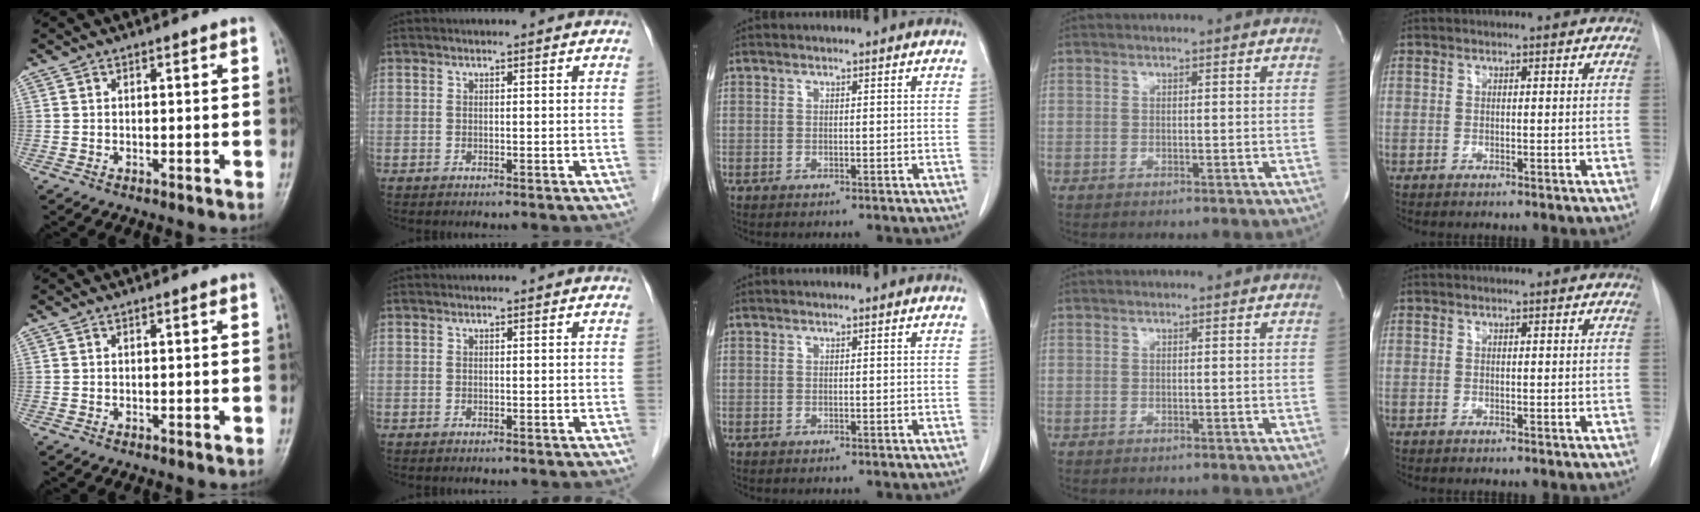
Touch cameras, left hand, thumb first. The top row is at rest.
{}